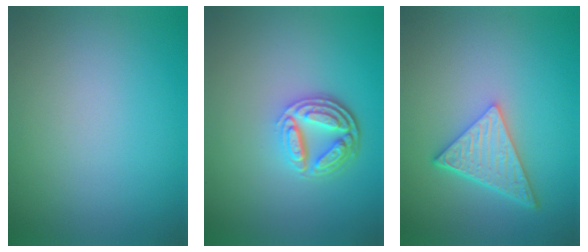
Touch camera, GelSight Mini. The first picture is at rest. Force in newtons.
{"total": 4.7, "press": 3.6, "slide": 3.1}
{"total": 5.0, "press": 3.7, "slide": 3.3}